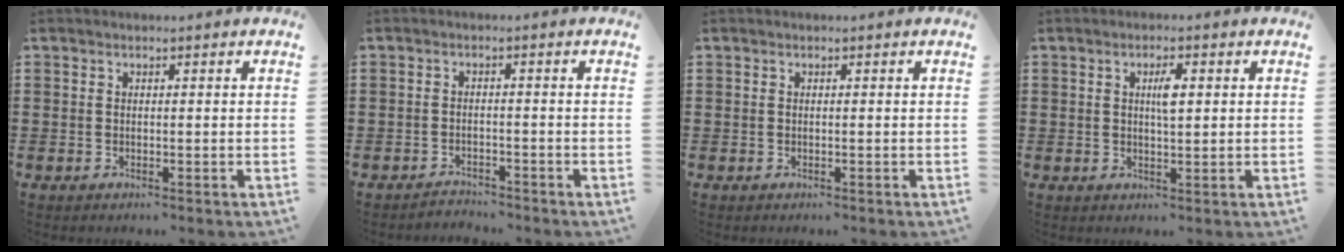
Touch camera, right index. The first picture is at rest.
{"total": 2.0, "force": [-2.0, 0.2, -0.2], "torque": [-0.004, 0.002, -0.043]}
{"total": 0.0}
{"total": 3.2, "force": [0.7, 0.9, 3.0], "torque": [-0.053, 0.003, 0.007]}